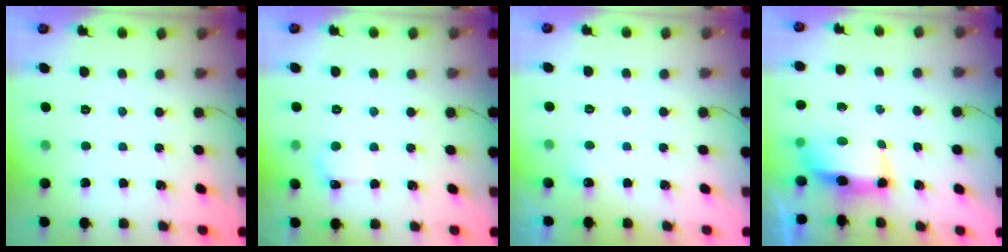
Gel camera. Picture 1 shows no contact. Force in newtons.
{"total": 4.3, "press": 4.2, "slide": 1.3}
{"total": 3.2, "press": 1.2, "slide": 3.0}
{"total": 7.4, "press": 7.4, "slide": 0.6}